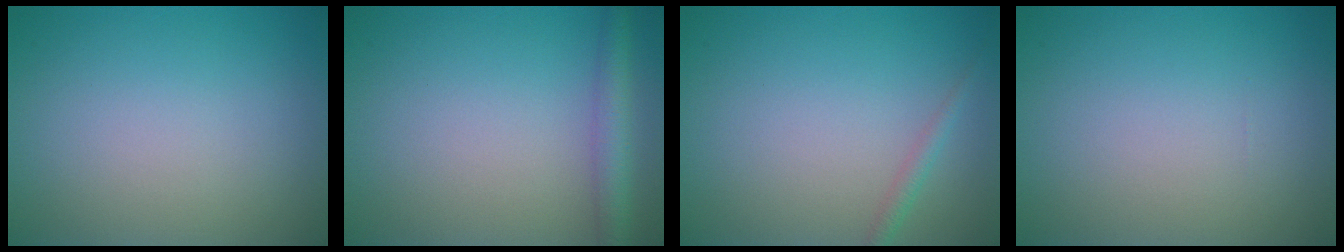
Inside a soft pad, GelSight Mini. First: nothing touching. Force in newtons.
{"total": 3.0, "press": 3.0, "slide": 0.1}
{"total": 1.1, "press": 1.1, "slide": 0.0}
{"total": 0.0}